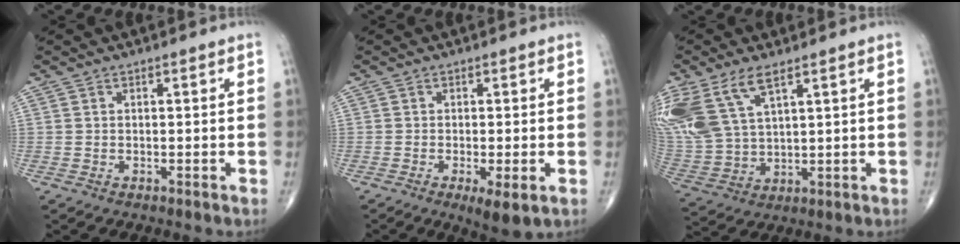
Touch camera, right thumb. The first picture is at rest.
{"total": 4.9, "force": [-1.8, 1.2, 4.4], "torque": [-0.073, -0.015, -0.028]}
{"total": 16.0, "force": [8.2, 7.9, 11.3], "torque": [-0.272, -0.013, 0.174]}